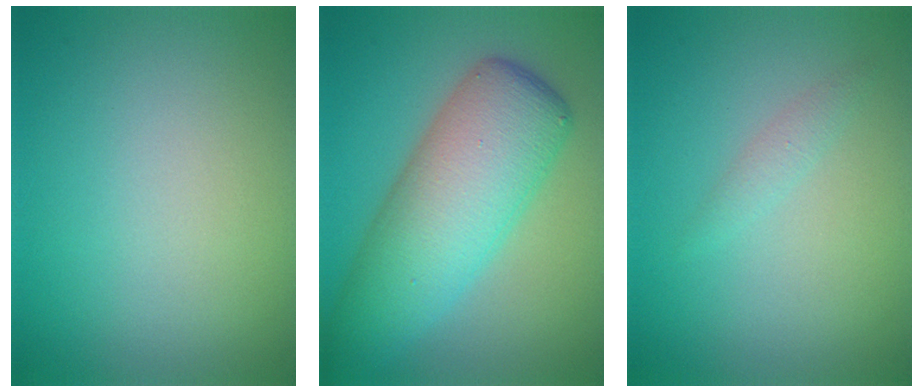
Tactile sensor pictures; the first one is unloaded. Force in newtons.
{"total": 8.9, "press": 8.9, "slide": 0.2}
{"total": 0.9, "press": 0.9, "slide": 0.0}